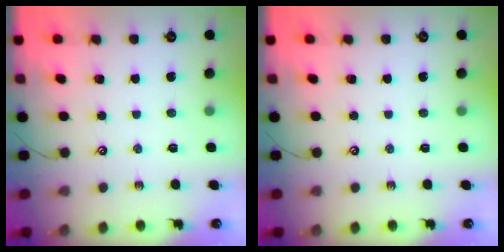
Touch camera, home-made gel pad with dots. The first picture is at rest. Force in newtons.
{"total": 0.0}